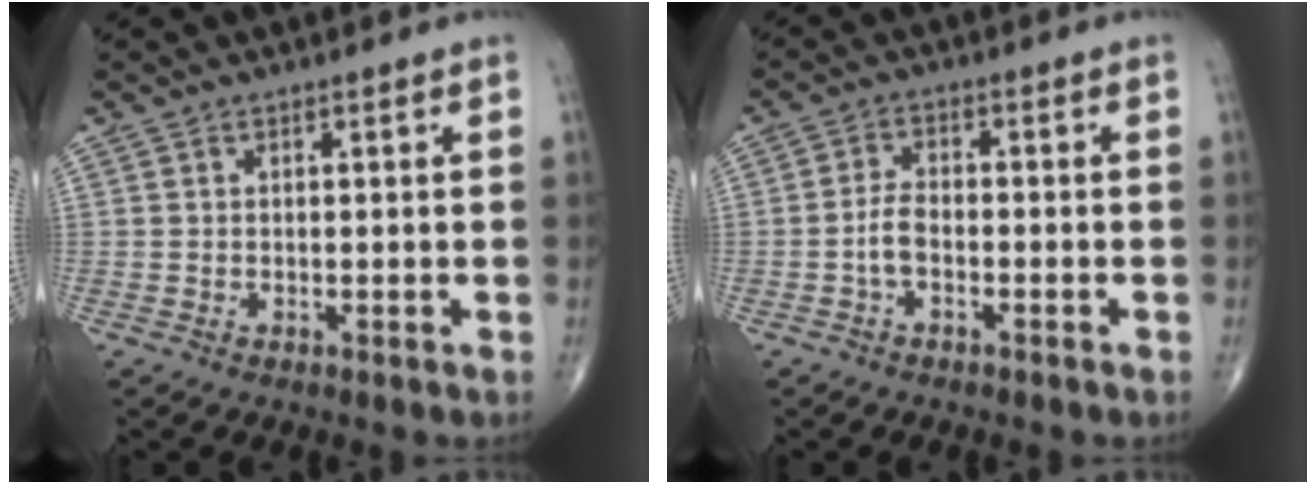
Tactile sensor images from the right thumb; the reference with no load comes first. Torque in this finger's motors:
{"motor_torque": [0.23, -0.13, 0.45, -0.09, 0.12]}